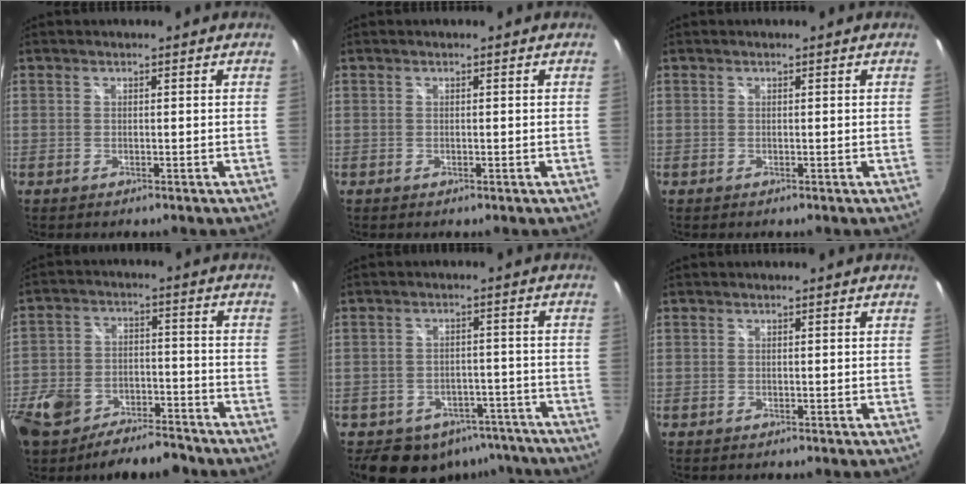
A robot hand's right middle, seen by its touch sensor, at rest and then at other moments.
{"total": 0.0}
{"total": 0.0}
{"total": 17.5, "force": [-11.8, 9.1, 9.0], "torque": [-0.231, -0.016, -0.190]}
{"total": 10.9, "force": [-7.5, 7.1, 3.4], "torque": [-0.069, 0.021, -0.077]}
{"total": 0.0}